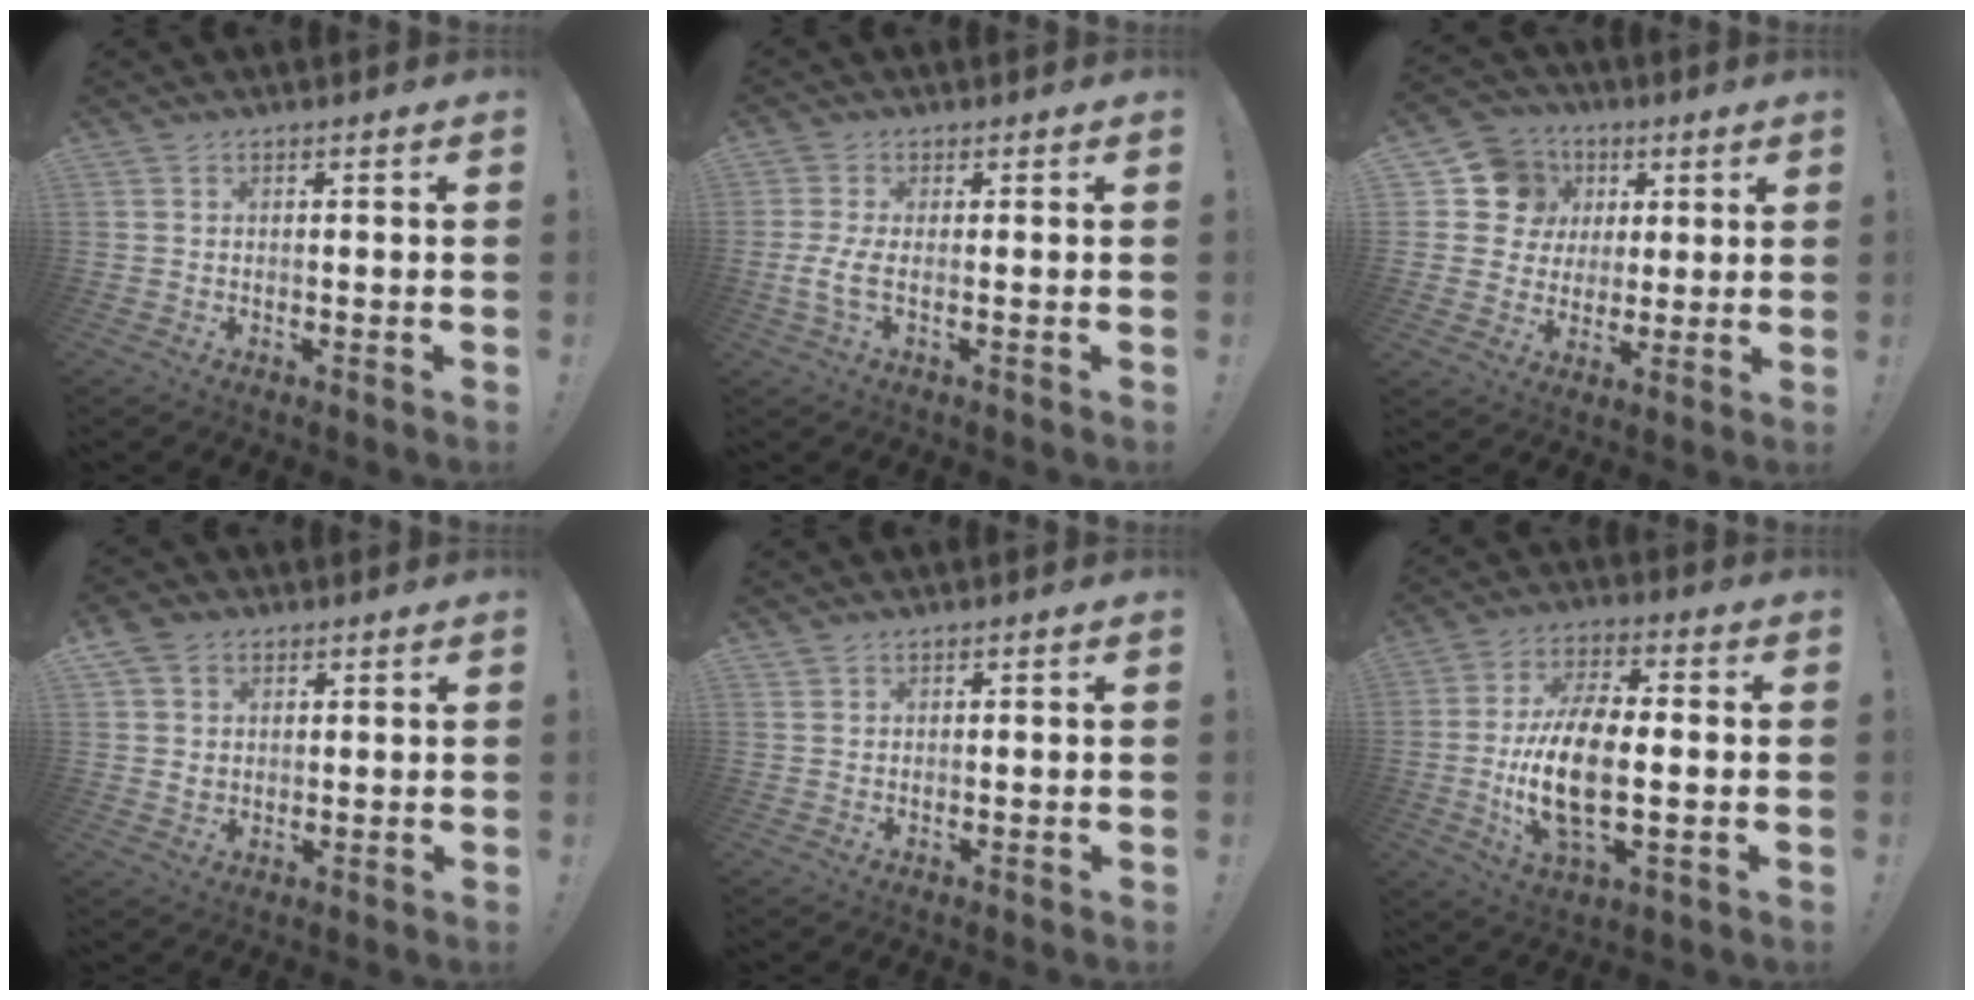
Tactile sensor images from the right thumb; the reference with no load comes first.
{"total": 4.7, "force": [-0.8, 1.6, 4.4], "torque": [-0.085, -0.010, -0.014]}
{"total": 12.1, "force": [4.0, 10.9, 3.4], "torque": [-0.049, -0.015, 0.088]}
{"total": 6.2, "force": [2.9, 4.9, 2.4], "torque": [-0.040, -0.006, 0.060]}
{"total": 0.9, "force": [0.8, 0.4, 0.3], "torque": [-0.002, -0.003, 0.015]}
{"total": 16.4, "force": [-2.2, 7.2, 14.6], "torque": [-0.291, -0.001, -0.037]}